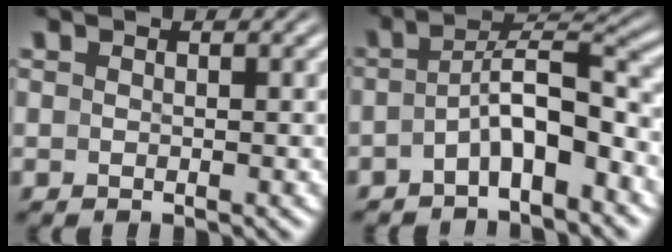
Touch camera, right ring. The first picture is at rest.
{"total": 4.8, "force": [-2.7, 1.9, 3.4], "torque": [-0.055, -0.010, -0.041]}